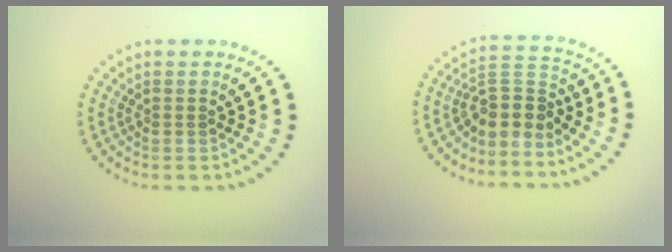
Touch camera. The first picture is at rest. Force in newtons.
{"total": 3.6, "press": 2.9, "slide": 2.1}